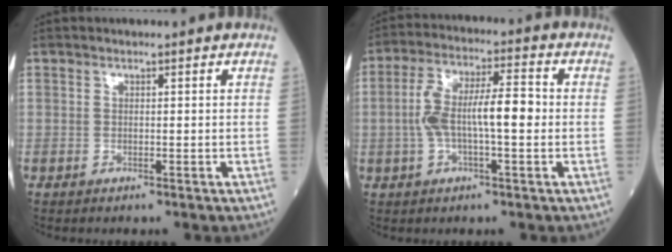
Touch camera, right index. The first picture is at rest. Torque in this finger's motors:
{"motor_torque": [1.65, -0.23, 0.82, 0.21]}